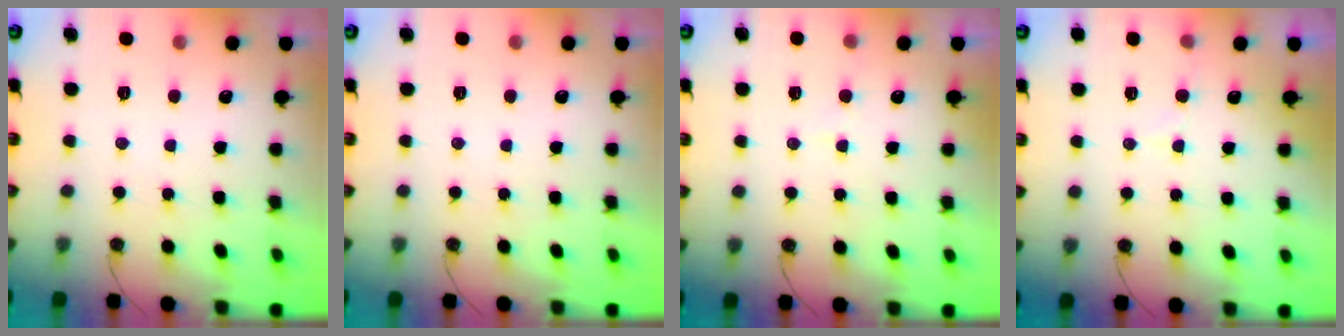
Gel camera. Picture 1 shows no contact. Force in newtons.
{"total": 0.0}
{"total": 5.4, "press": 5.4, "slide": 0.5}
{"total": 5.1, "press": 5.1, "slide": 0.5}